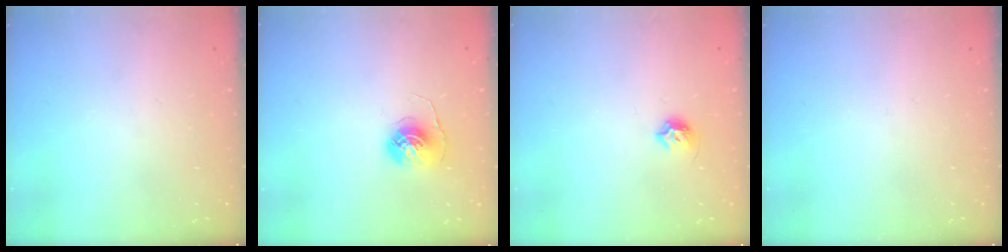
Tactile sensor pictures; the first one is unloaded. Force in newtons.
{"total": 6.0, "press": 6.0, "slide": 0.3}
{"total": 6.0, "press": 5.9, "slide": 1.1}
{"total": 0.0}